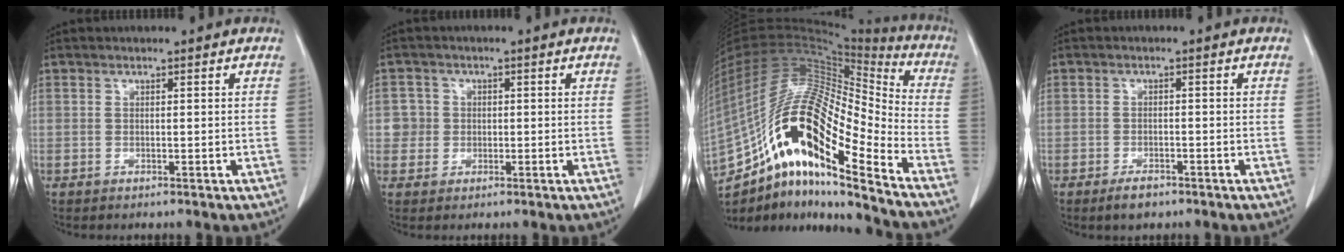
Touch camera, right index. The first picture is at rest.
{"total": 3.1, "force": [-0.1, 3.1, 0.0], "torque": [0.013, 0.008, -0.002]}
{"total": 27.4, "force": [-15.0, 5.9, 22.2], "torque": [-0.440, -0.001, -0.269]}
{"total": 2.7, "force": [-1.9, 1.2, 1.4], "torque": [-0.025, 0.000, -0.027]}